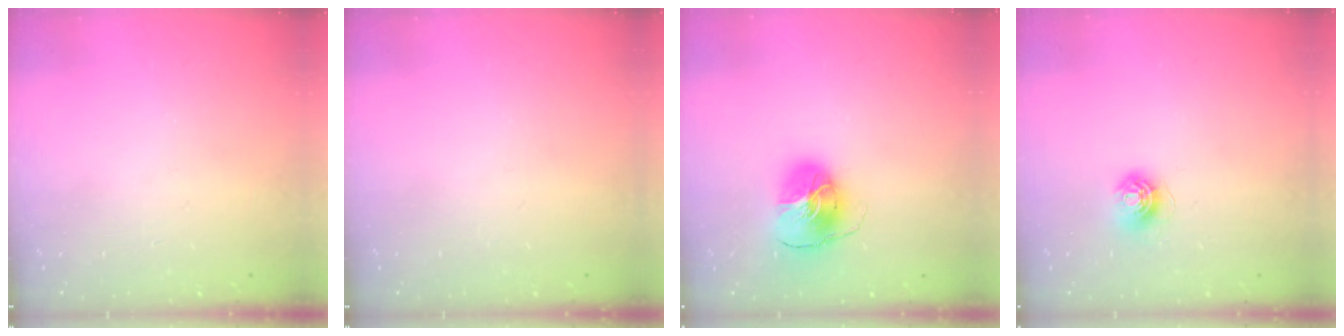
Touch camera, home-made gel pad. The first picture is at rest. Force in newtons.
{"total": 0.0}
{"total": 9.0, "press": 9.0, "slide": 1.1}
{"total": 5.5, "press": 5.5, "slide": 0.4}